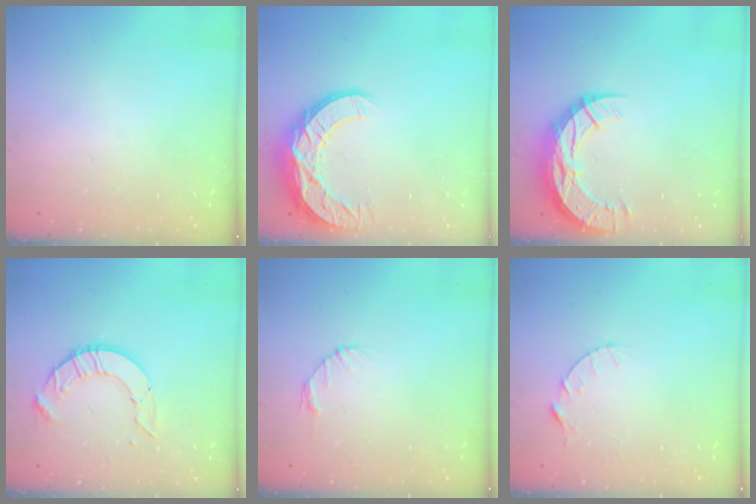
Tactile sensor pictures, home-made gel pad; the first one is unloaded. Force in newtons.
{"total": 12.6, "press": 12.6, "slide": 0.7}
{"total": 13.2, "press": 13.2, "slide": 0.9}
{"total": 8.4, "press": 8.4, "slide": 0.6}
{"total": 2.7, "press": 2.7, "slide": 0.4}
{"total": 4.3, "press": 4.2, "slide": 0.4}